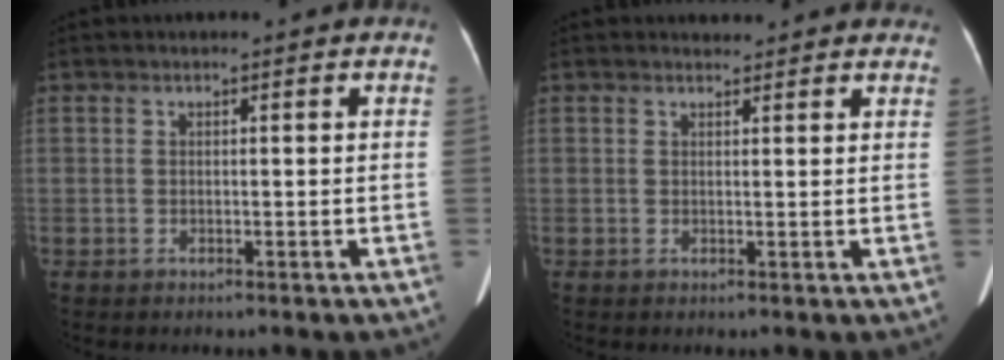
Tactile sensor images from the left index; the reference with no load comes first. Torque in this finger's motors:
{"motor_torque": [0.25, -0.44, -0.10, -0.01]}